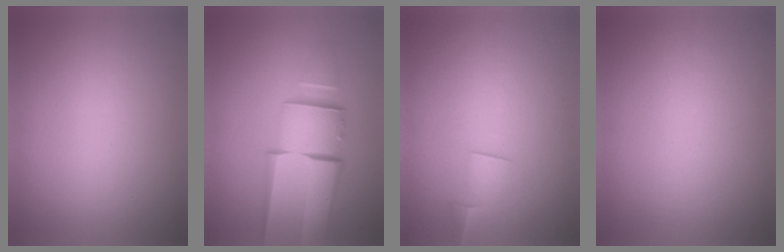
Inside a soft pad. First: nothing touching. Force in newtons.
{"total": 8.8}
{"total": 2.2}
{"total": 1.0}